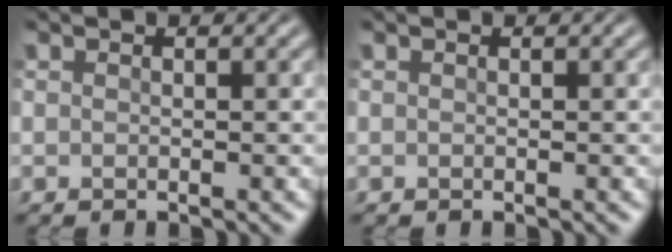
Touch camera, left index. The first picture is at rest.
{"total": 0.0}